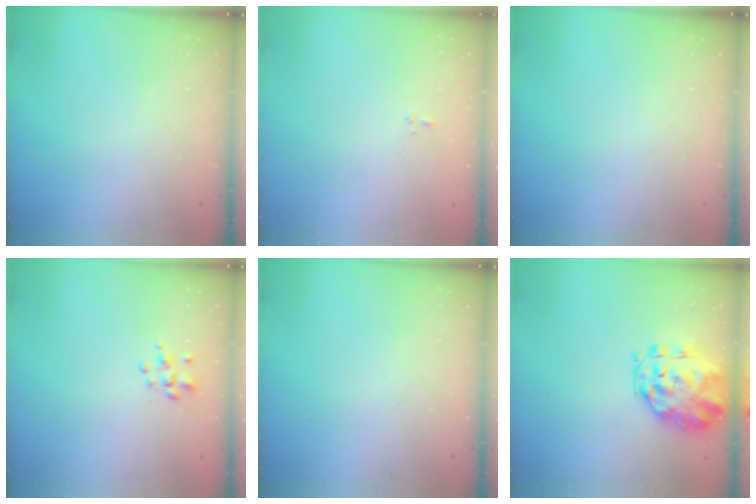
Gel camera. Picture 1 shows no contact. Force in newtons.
{"total": 2.2, "press": 2.0, "slide": 0.9}
{"total": 0.0}
{"total": 2.7, "press": 2.5, "slide": 0.9}
{"total": 0.0}
{"total": 3.5, "press": 3.1, "slide": 1.6}